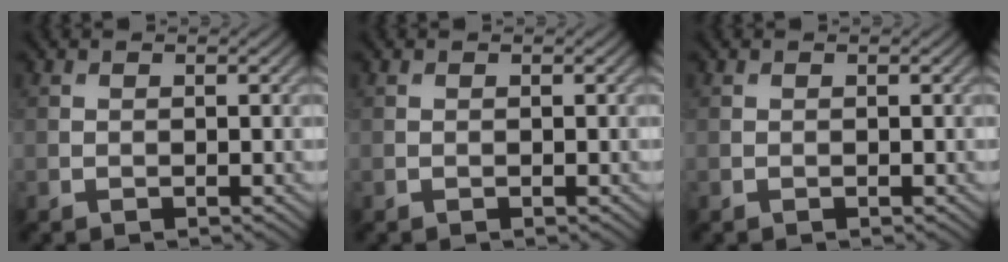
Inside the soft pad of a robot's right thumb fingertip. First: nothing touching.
{"total": 0.0}
{"total": 0.0}